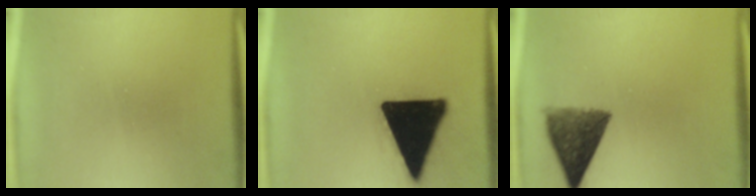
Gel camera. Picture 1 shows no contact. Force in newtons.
{"total": 20.3}
{"total": 9.0}